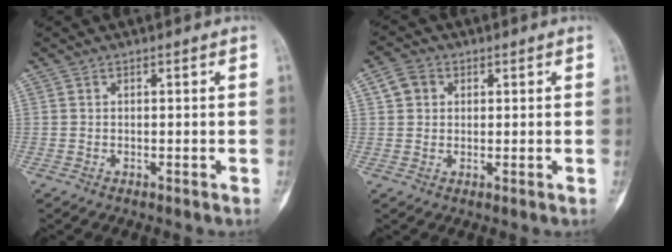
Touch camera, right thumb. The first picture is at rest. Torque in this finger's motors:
{"motor_torque": [-0.64, 0.70, 0.18, -0.16, 0.06]}